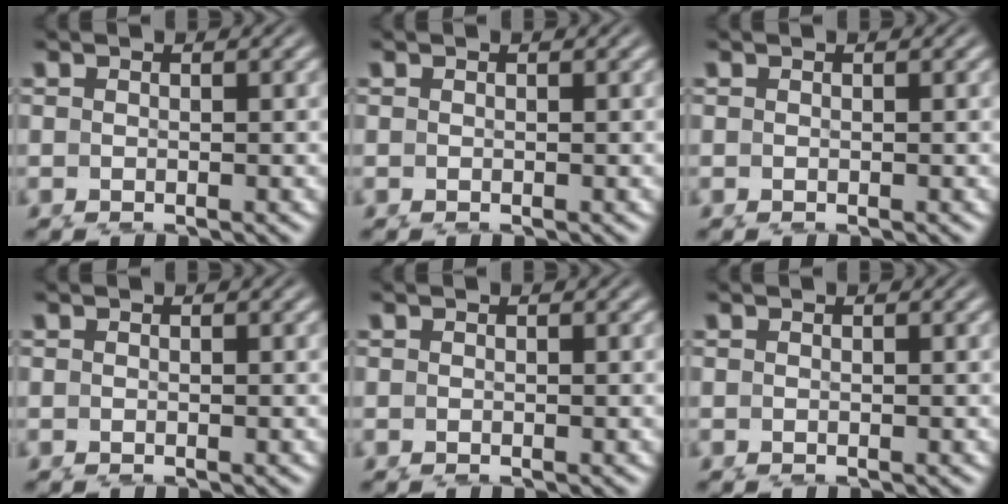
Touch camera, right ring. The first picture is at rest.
{"total": 0.0}
{"total": 0.0}
{"total": 0.0}
{"total": 0.0}
{"total": 0.0}